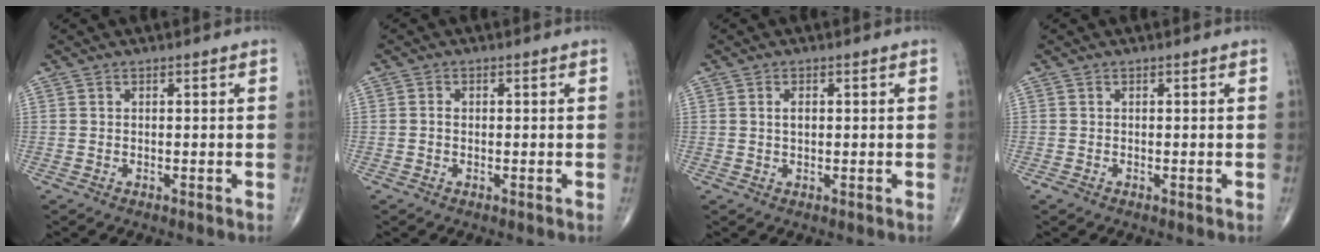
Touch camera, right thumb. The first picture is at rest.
{"total": 1.2, "force": [0.0, 1.0, 0.7], "torque": [-0.010, 0.004, -0.001]}
{"total": 1.9, "force": [0.4, 1.1, 1.5], "torque": [-0.025, -0.001, 0.008]}
{"total": 0.6, "force": [-0.3, 0.4, 0.4], "torque": [-0.010, -0.004, -0.008]}